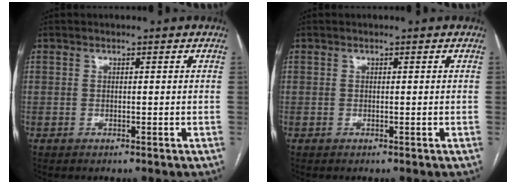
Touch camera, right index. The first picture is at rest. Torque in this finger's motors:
{"motor_torque": [0.00, 0.00, 0.03, 0.00]}